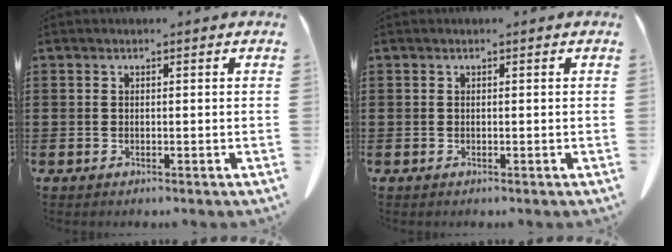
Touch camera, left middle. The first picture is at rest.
{"total": 0.0}